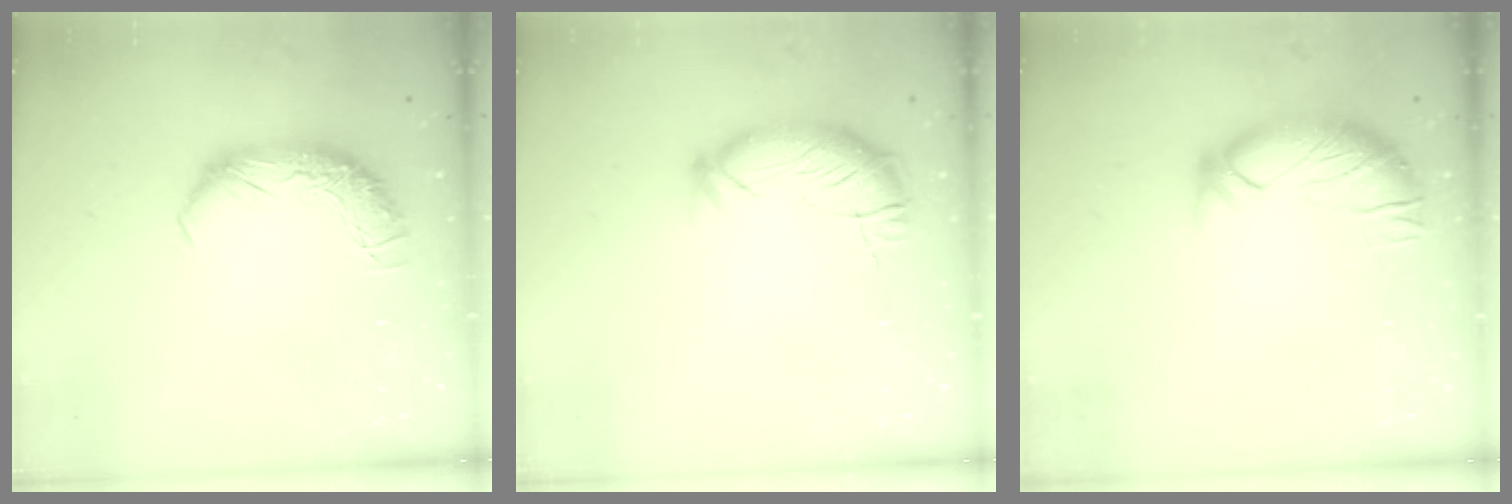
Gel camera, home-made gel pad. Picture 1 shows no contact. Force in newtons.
{"total": 3.5, "press": 3.3, "slide": 0.9}
{"total": 2.9, "press": 2.6, "slide": 1.4}